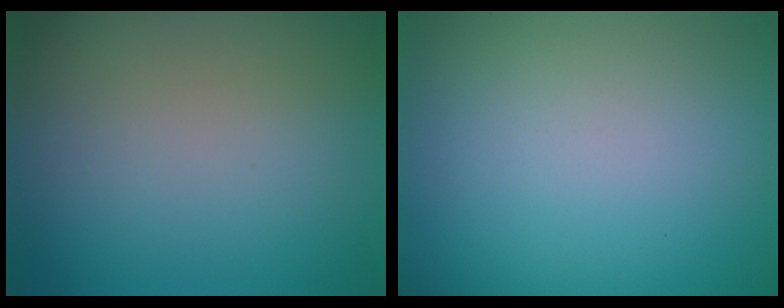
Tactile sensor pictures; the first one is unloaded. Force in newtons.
{"total": 0.0}